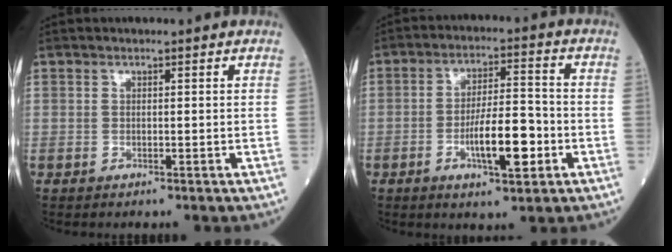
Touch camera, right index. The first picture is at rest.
{"total": 9.2, "force": [-3.1, 2.0, 8.4], "torque": [-0.145, 0.004, -0.051]}